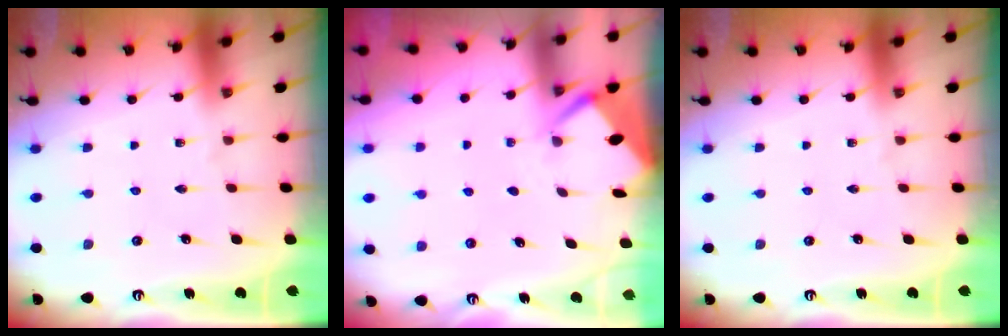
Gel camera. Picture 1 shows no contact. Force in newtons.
{"total": 2.6, "press": 2.6, "slide": 0.3}
{"total": 0.0}